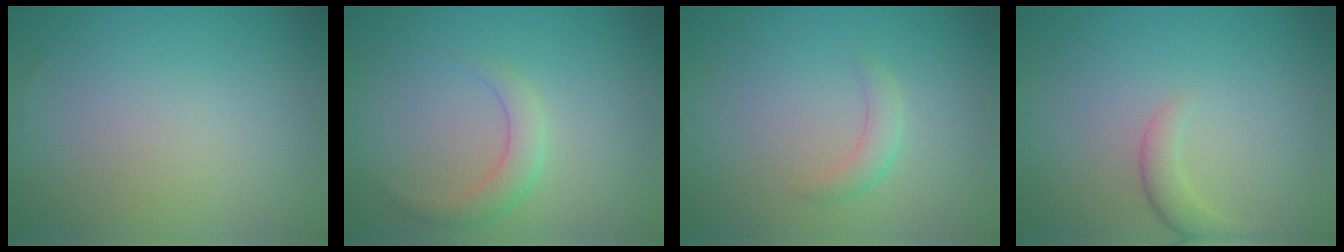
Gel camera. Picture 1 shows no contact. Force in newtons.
{"total": 2.2, "press": 2.2, "slide": 0.2}
{"total": 1.6, "press": 1.6, "slide": 0.1}
{"total": 2.0, "press": 2.0, "slide": 0.2}